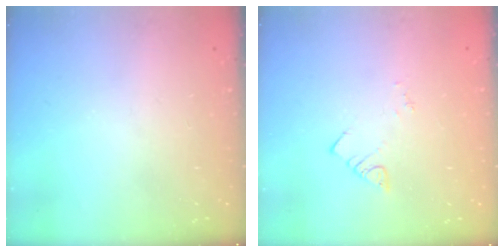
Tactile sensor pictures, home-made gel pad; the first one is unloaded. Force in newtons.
{"total": 2.1, "press": 2.0, "slide": 0.4}